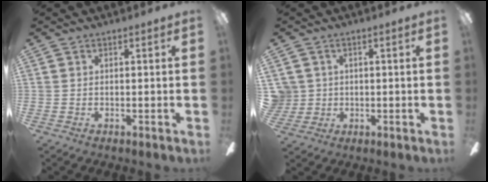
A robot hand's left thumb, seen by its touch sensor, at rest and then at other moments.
{"total": 4.4, "force": [0.9, 4.3, 0.4], "torque": [-0.021, 0.006, 0.017]}